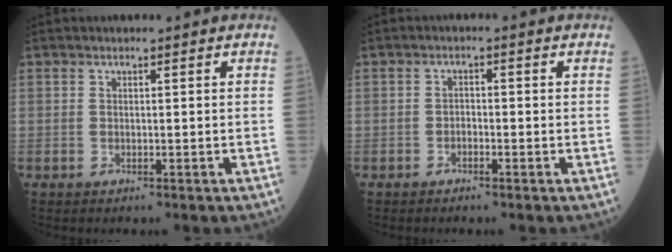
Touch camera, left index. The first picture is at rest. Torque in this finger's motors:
{"motor_torque": [-0.05, 0.25, -0.08, -0.01]}